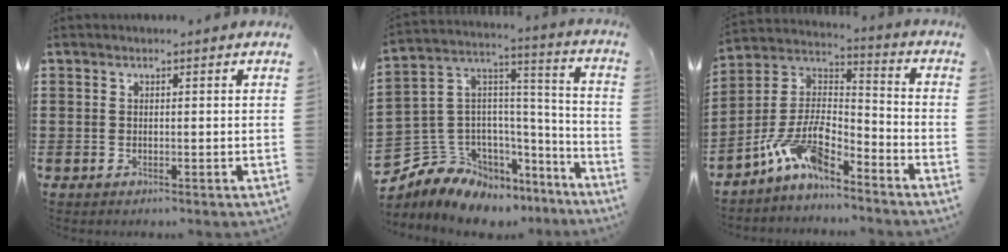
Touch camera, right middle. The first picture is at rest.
{"total": 8.2, "force": [-6.2, 5.3, 0.1], "torque": [-0.046, -0.015, -0.125]}
{"total": 10.3, "force": [-7.5, 3.4, 6.2], "torque": [-0.144, 0.003, -0.152]}